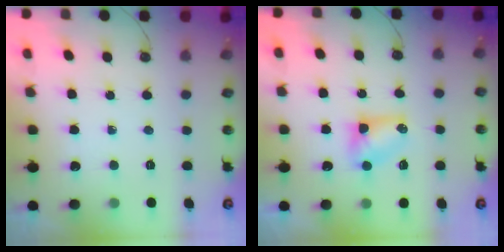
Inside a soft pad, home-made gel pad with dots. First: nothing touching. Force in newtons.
{"total": 4.8, "press": 4.7, "slide": 0.4}